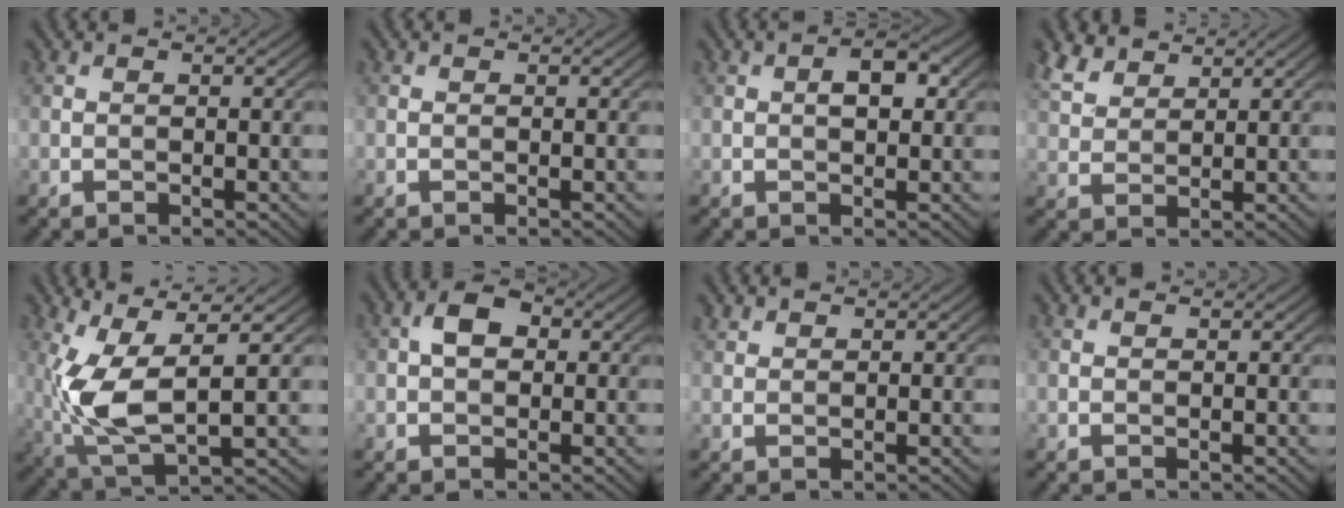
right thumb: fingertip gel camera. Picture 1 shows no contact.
{"total": 0.0}
{"total": 3.0, "force": [0.5, 1.5, 2.6], "torque": [-0.038, 0.006, 0.005]}
{"total": 4.7, "force": [3.6, 2.1, 2.1], "torque": [-0.059, 0.010, 0.080]}
{"total": 10.4, "force": [0.4, 3.9, 9.6], "torque": [-0.222, -0.009, 0.017]}
{"total": 3.6, "force": [0.4, 2.5, 2.6], "torque": [-0.052, 0.008, -0.001]}
{"total": 1.0, "force": [0.9, 0.4, 0.2], "torque": [-0.010, 0.005, 0.024]}
{"total": 0.0}